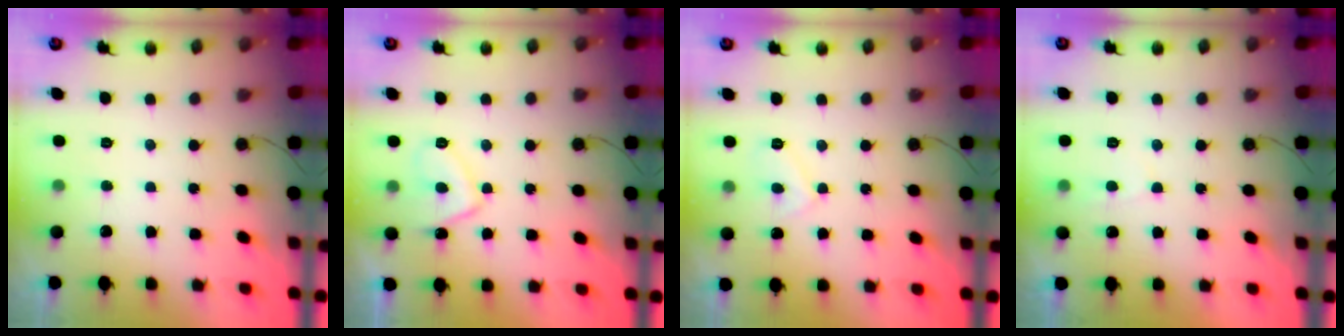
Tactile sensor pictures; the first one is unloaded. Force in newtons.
{"total": 6.8, "press": 6.7, "slide": 1.4}
{"total": 4.9, "press": 4.9, "slide": 0.1}
{"total": 3.3, "press": 3.3, "slide": 0.3}